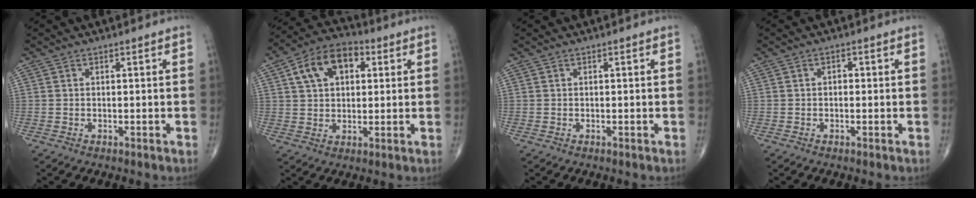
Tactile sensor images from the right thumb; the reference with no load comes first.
{"total": 11.7, "force": [3.8, 7.5, 8.1], "torque": [-0.120, 0.015, 0.056]}
{"total": 0.0}
{"total": 1.2, "force": [-0.1, 0.9, 0.9], "torque": [-0.006, 0.006, -0.005]}